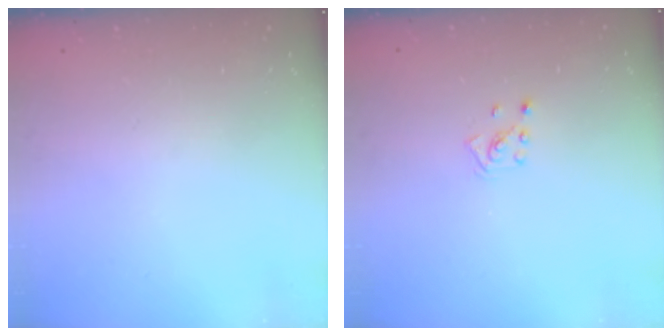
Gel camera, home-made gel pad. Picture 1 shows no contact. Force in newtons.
{"total": 2.1, "press": 2.0, "slide": 0.3}